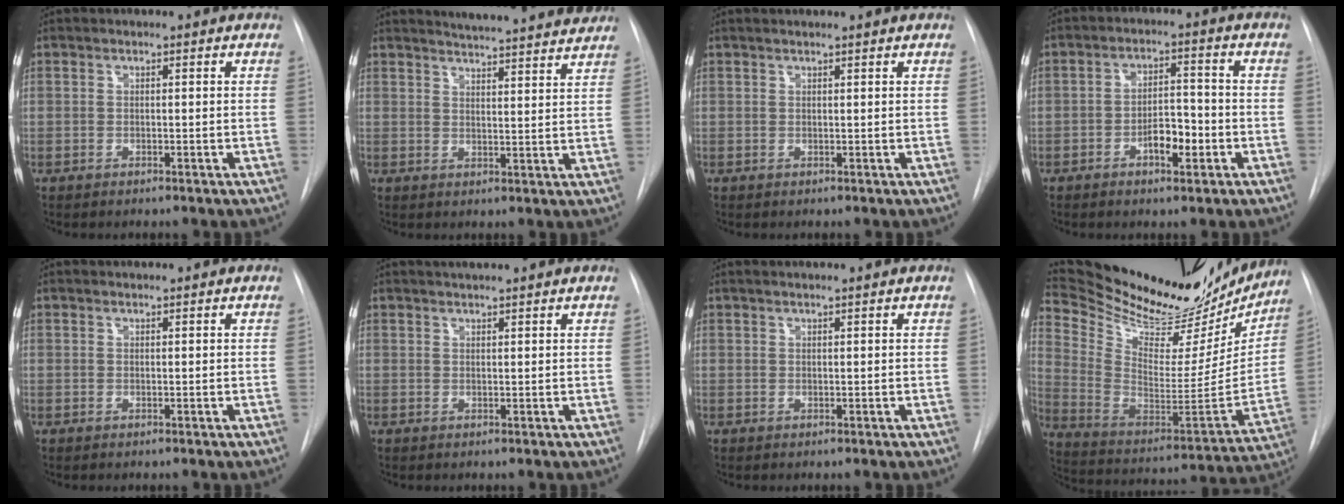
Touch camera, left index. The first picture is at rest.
{"total": 15.3, "force": [14.6, 0.6, 4.6], "torque": [-0.068, -0.025, 0.177]}
{"total": 2.5, "force": [2.2, -0.4, 1.0], "torque": [-0.012, 0.014, 0.030]}
{"total": 5.2, "force": [-2.4, 2.1, 4.2], "torque": [-0.065, 0.005, -0.038]}
{"total": 0.8, "force": [0.8, -0.1, 0.1], "torque": [-0.003, 0.010, 0.017]}
{"total": 3.9, "force": [3.5, -0.3, 1.6], "torque": [-0.021, 0.019, 0.045]}
{"total": 3.3, "force": [2.9, -0.4, 1.5], "torque": [-0.017, 0.018, 0.039]}
{"total": 31.8, "force": [27.6, 9.0, 12.9], "torque": [-0.223, -0.051, 0.392]}